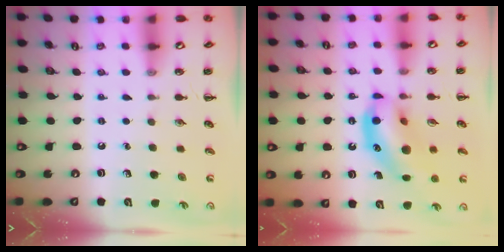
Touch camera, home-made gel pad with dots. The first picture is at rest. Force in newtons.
{"total": 15.2, "press": 14.8, "slide": 3.3}